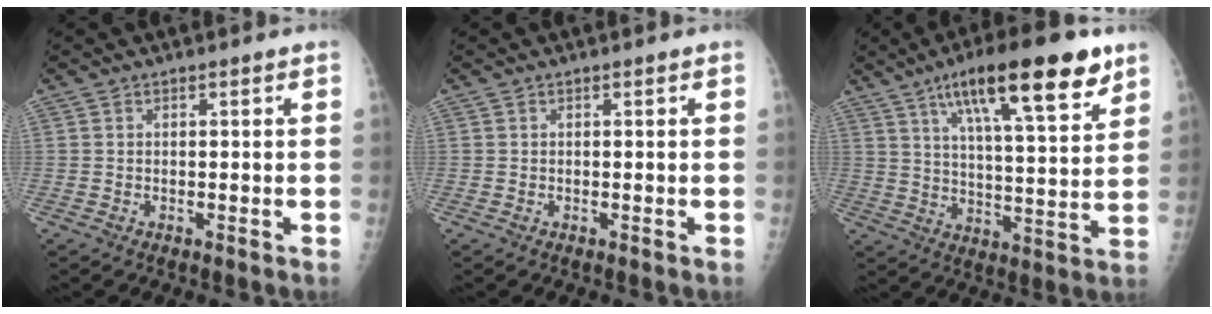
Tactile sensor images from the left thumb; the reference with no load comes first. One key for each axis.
{"total": 0.0}
{"total": 20.1, "fx": 11.5, "fy": 5.1, "fz": 15.6, "tx": -0.222, "ty": -0.033, "tz": 0.184}